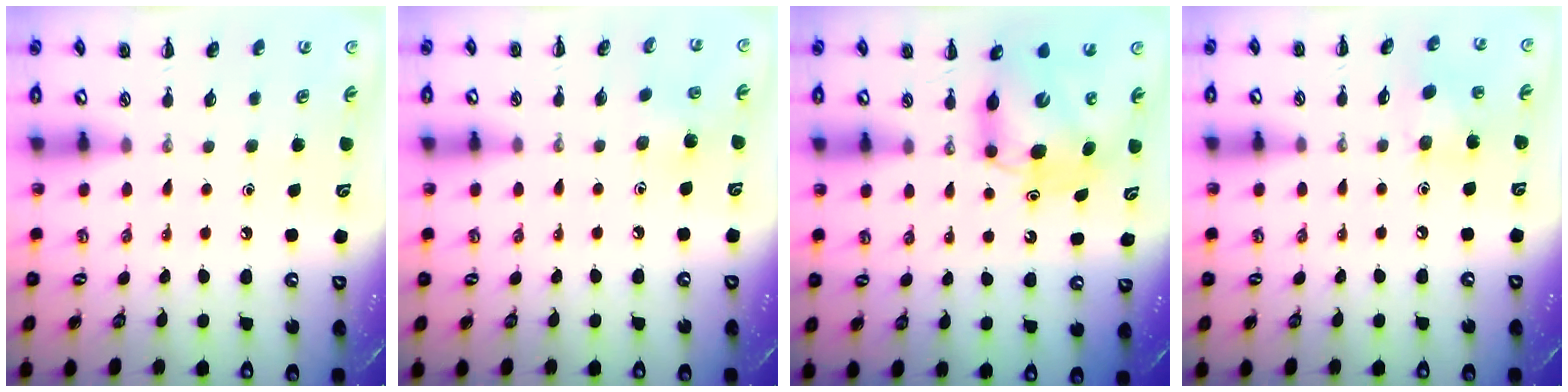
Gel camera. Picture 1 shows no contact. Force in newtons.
{"total": 4.4, "press": 4.2, "slide": 1.4}
{"total": 8.4, "press": 8.4, "slide": 0.9}
{"total": 7.9, "press": 7.7, "slide": 1.6}